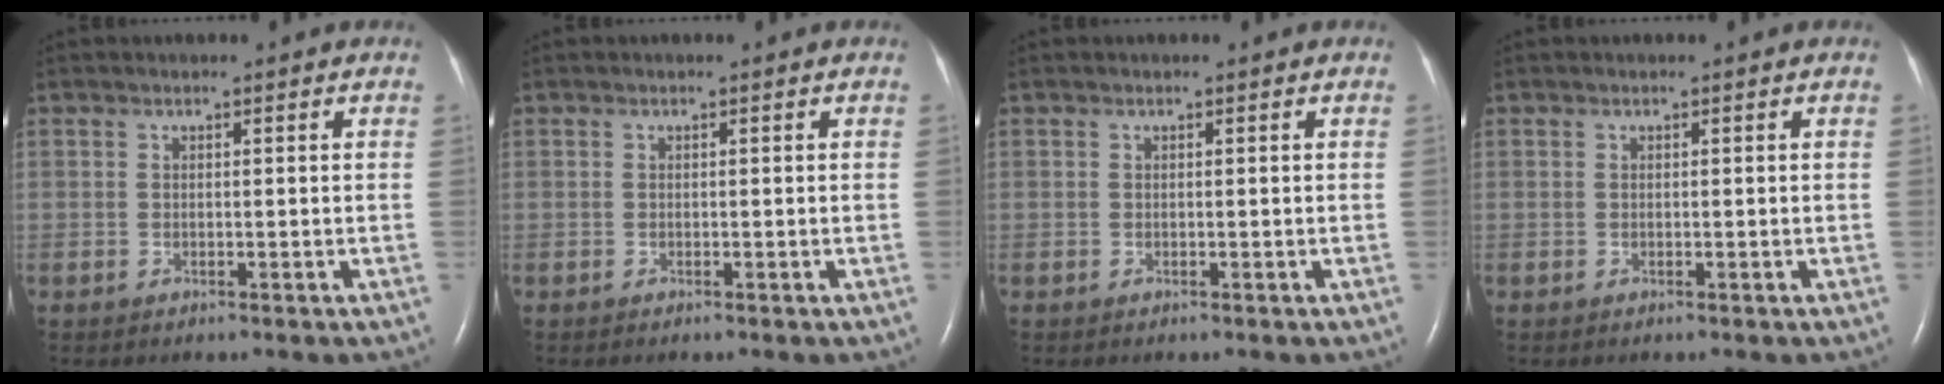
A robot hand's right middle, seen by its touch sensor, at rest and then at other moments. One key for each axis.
{"total": 0.0}
{"total": 0.0}
{"total": 0.0}